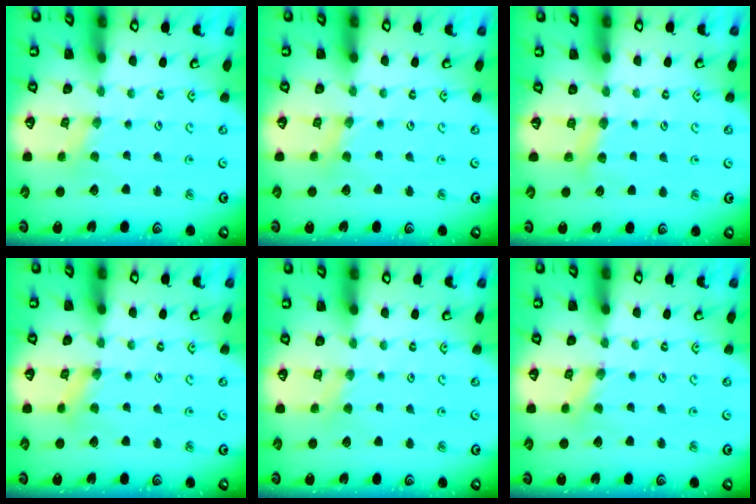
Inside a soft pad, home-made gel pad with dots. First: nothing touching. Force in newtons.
{"total": 1.8, "press": 1.8, "slide": 0.4}
{"total": 5.1, "press": 5.0, "slide": 0.7}
{"total": 0.8, "press": 0.7, "slide": 0.3}
{"total": 1.2, "press": 1.1, "slide": 0.3}
{"total": 0.0}